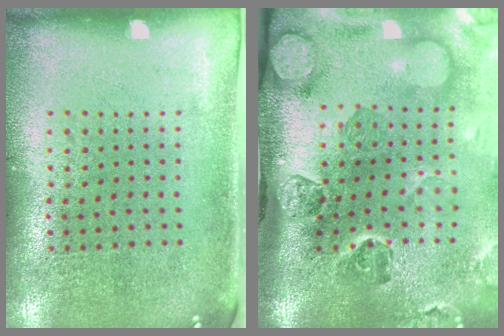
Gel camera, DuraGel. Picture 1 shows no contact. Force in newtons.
{"total": 5.1, "press": 3.6, "slide": 3.7}